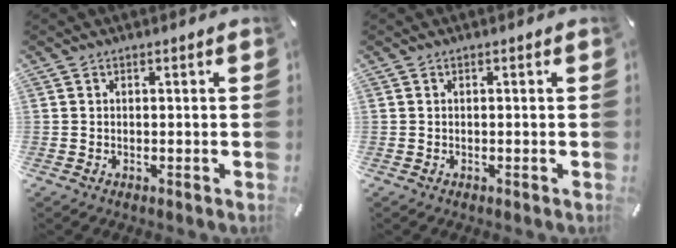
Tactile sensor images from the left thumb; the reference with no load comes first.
{"total": 0.0}